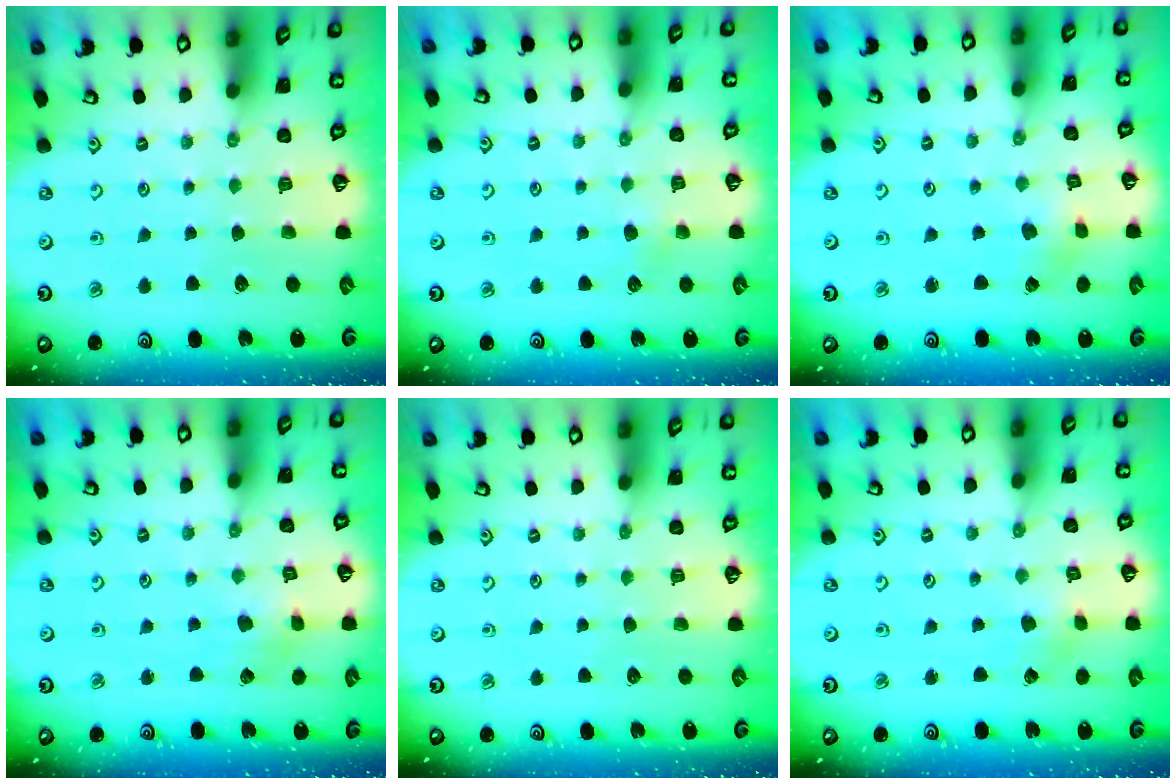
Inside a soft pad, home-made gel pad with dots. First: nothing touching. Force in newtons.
{"total": 3.8, "press": 3.8, "slide": 0.3}
{"total": 1.4, "press": 1.4, "slide": 0.2}
{"total": 2.9, "press": 2.9, "slide": 0.1}
{"total": 0.0}
{"total": 1.5, "press": 1.5, "slide": 0.2}